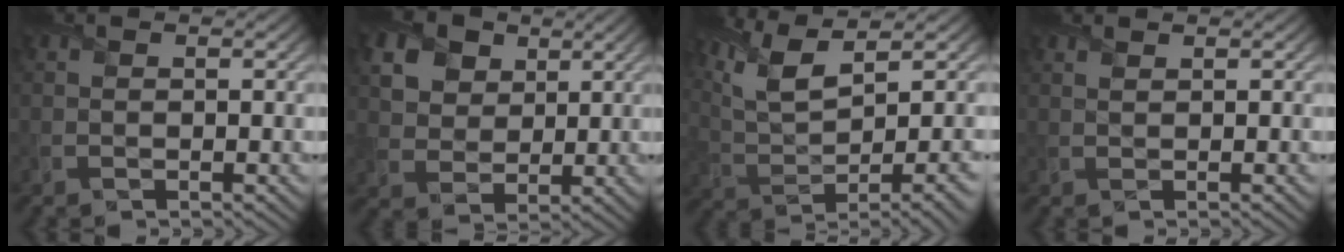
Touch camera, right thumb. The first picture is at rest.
{"total": 9.7, "force": [4.6, 7.3, 4.5], "torque": [-0.157, 0.013, 0.089]}
{"total": 11.3, "force": [4.7, 3.5, 9.7], "torque": [-0.177, 0.020, 0.096]}
{"total": 0.9, "force": [0.8, 0.1, 0.4], "torque": [-0.012, 0.002, 0.012]}